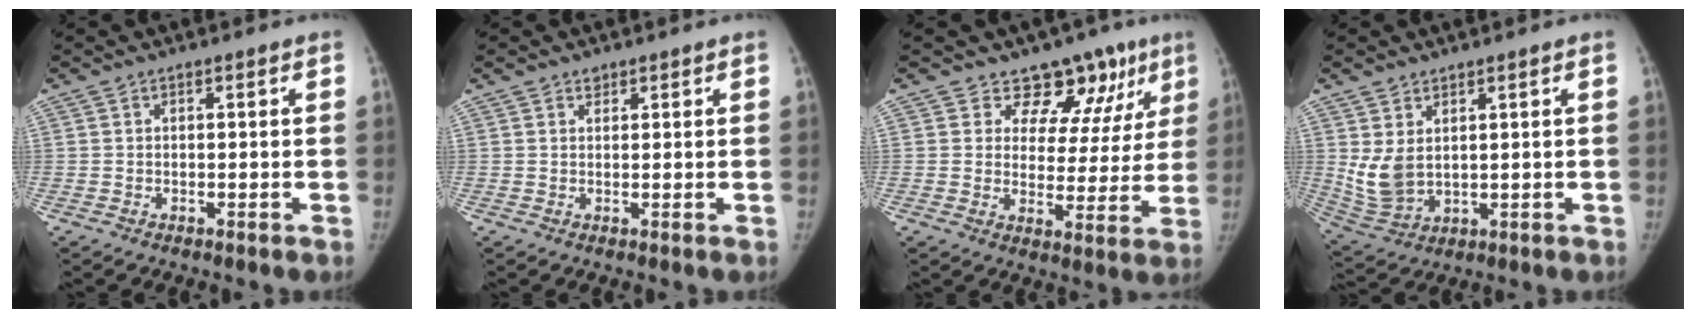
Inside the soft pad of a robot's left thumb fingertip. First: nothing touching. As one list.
[{"total": 1.2, "force": [0.9, 0.7, 0.3], "torque": [0.003, -0.005, 0.012]}, {"total": 12.7, "force": [9.0, 8.1, 3.7], "torque": [0.013, -0.042, 0.101]}, {"total": 7.2, "force": [2.1, 4.6, 5.2], "torque": [-0.104, -0.016, 0.062]}]